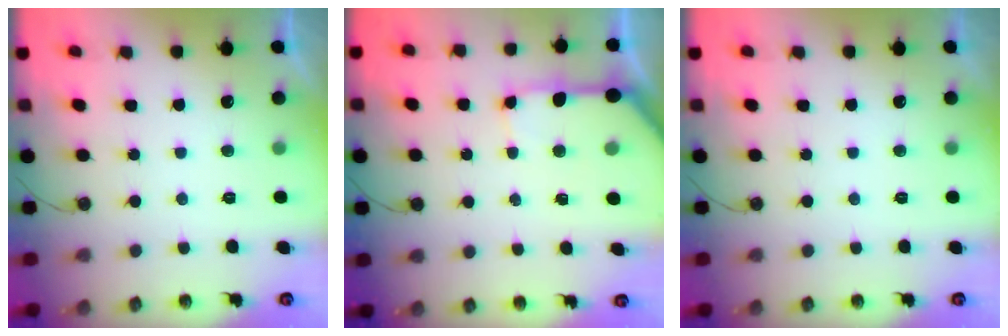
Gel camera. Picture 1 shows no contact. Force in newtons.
{"total": 10.0, "press": 9.9, "slide": 1.3}
{"total": 0.0}